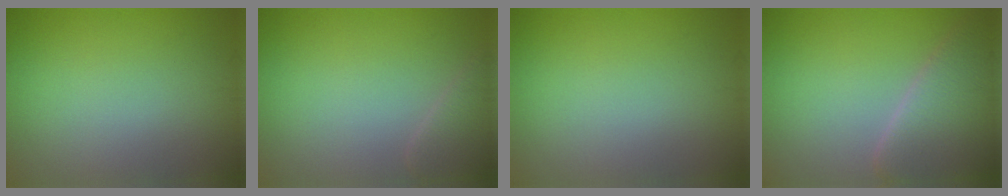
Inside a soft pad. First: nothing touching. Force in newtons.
{"total": 2.2, "press": 2.2, "slide": 0.2}
{"total": 0.0}
{"total": 6.9, "press": 6.8, "slide": 0.5}